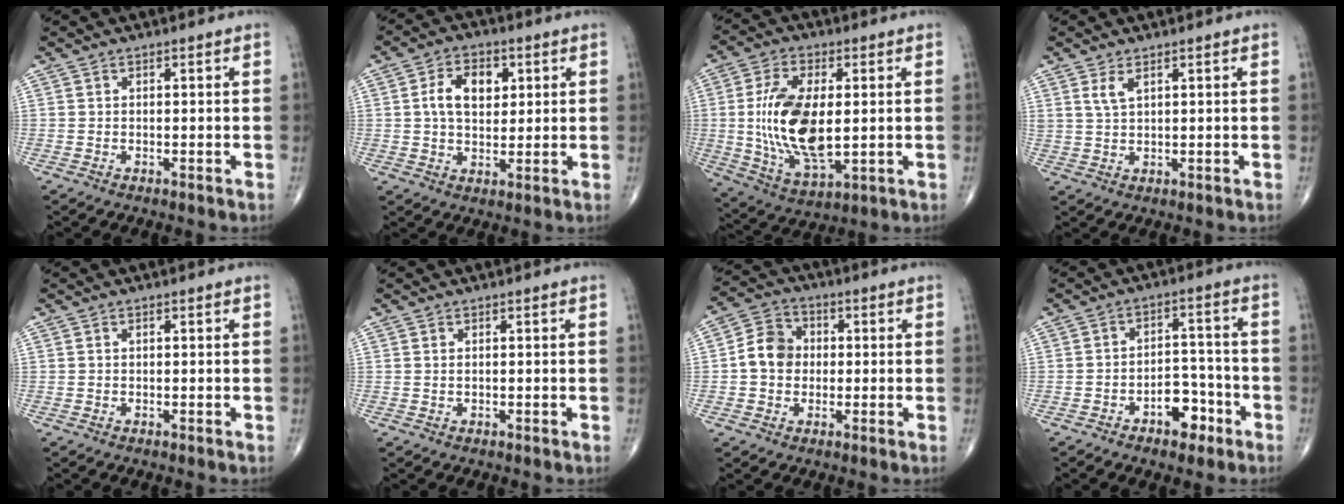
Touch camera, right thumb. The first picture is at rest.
{"total": 8.4, "force": [2.0, 5.5, 6.1], "torque": [-0.085, 0.000, 0.032]}
{"total": 16.8, "force": [0.6, 8.2, 14.7], "torque": [-0.283, -0.016, 0.020]}
{"total": 2.8, "force": [1.6, 1.1, 2.0], "torque": [-0.041, -0.006, 0.038]}
{"total": 0.0}
{"total": 0.5, "force": [0.2, 0.3, 0.4], "torque": [-0.008, 0.001, 0.004]}
{"total": 7.7, "force": [-0.1, 6.5, 4.1], "torque": [-0.056, 0.020, -0.014]}
{"total": 7.3, "force": [-3.9, 4.3, 4.4], "torque": [-0.037, 0.041, -0.059]}